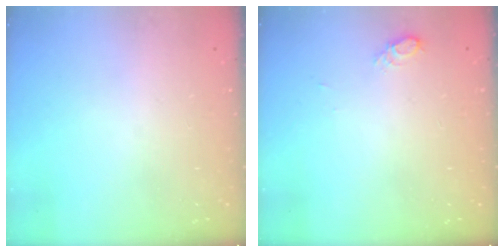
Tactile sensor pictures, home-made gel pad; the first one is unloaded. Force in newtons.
{"total": 5.7, "press": 5.4, "slide": 1.9}